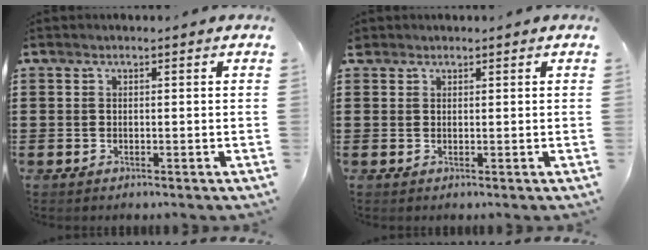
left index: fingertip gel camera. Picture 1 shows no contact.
{"total": 0.9, "force": [0.8, 0.5, 0.1], "torque": [-0.004, 0.003, 0.015]}